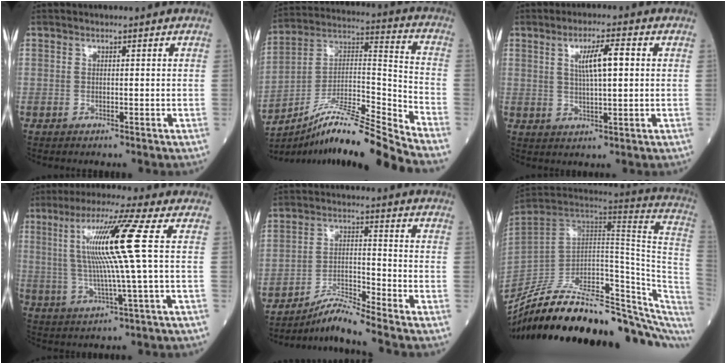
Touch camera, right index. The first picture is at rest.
{"total": 17.9, "force": [-15.4, -2.0, 8.9], "torque": [-0.154, 0.022, -0.273]}
{"total": 6.1, "force": [1.5, 0.8, 5.9], "torque": [-0.105, 0.007, 0.028]}
{"total": 12.4, "force": [2.5, -1.7, 12.0], "torque": [-0.227, 0.010, 0.044]}
{"total": 6.7, "force": [-6.2, -1.7, 1.9], "torque": [-0.040, -0.010, -0.114]}
{"total": 29.9, "force": [-23.4, 7.5, 17.0], "torque": [-0.208, -0.003, -0.343]}